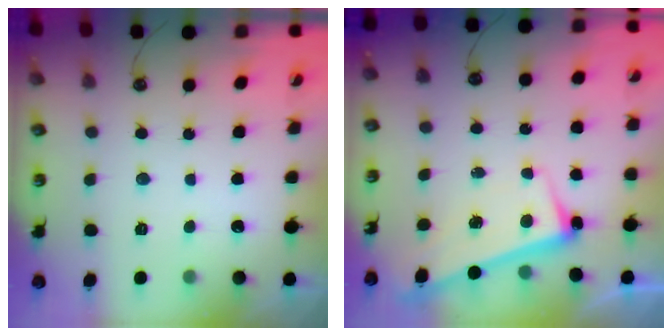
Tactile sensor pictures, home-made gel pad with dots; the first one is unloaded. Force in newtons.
{"total": 2.8, "press": 2.6, "slide": 0.9}